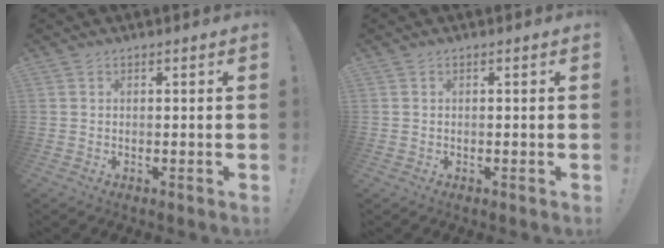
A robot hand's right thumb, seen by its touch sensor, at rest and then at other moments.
{"total": 0.5, "force": [-0.4, 0.3, 0.1], "torque": [-0.010, 0.004, -0.006]}